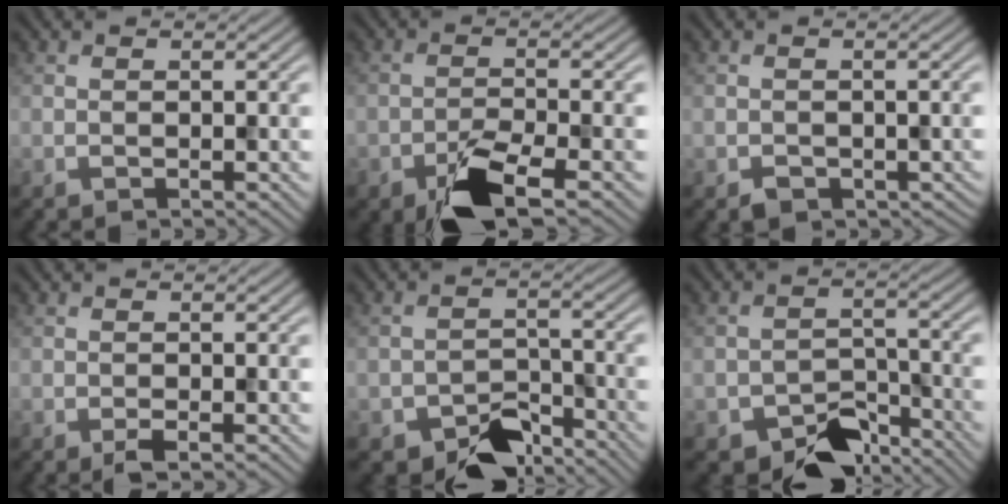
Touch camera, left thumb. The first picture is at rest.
{"total": 6.3, "force": [-3.8, 2.0, 4.6], "torque": [-0.088, -0.003, -0.073]}
{"total": 1.8, "force": [-0.9, 1.4, 0.7], "torque": [-0.010, -0.011, -0.016]}
{"total": 1.2, "force": [-0.6, 0.4, 1.0], "torque": [-0.021, -0.005, -0.009]}
{"total": 6.4, "force": [-4.8, 3.3, 2.6], "torque": [-0.040, -0.010, -0.086]}
{"total": 7.2, "force": [-5.4, 3.8, 3.0], "torque": [-0.042, -0.015, -0.093]}